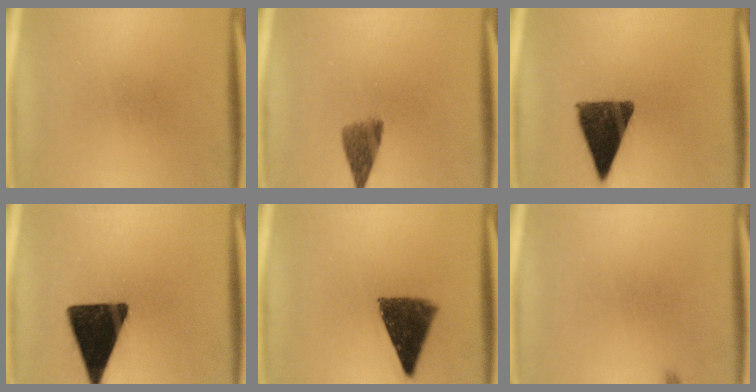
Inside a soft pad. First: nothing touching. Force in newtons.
{"total": 4.3}
{"total": 12.6}
{"total": 16.6}
{"total": 10.5}
{"total": 0.5}